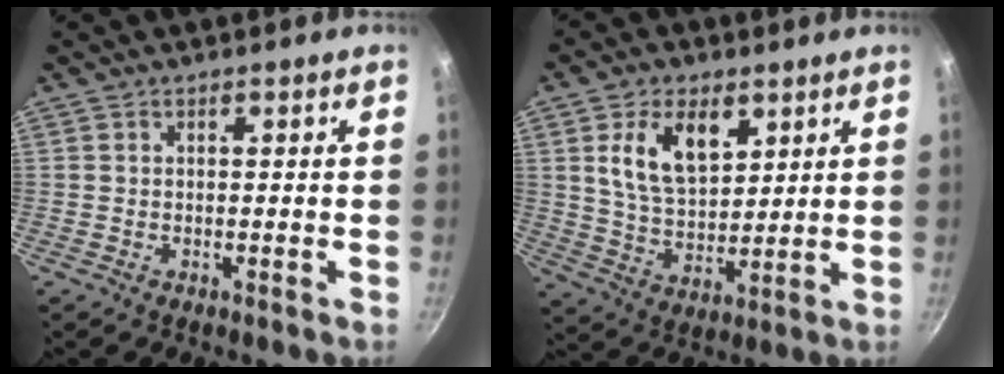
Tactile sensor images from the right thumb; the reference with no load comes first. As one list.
[{"total": 11.9, "force": [4.7, 7.0, 8.4], "torque": [-0.129, -0.022, 0.089]}]